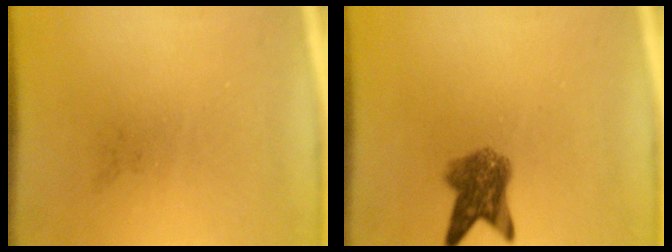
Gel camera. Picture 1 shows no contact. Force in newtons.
{"total": 5.2}